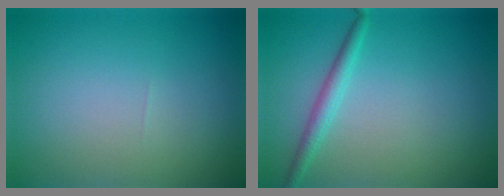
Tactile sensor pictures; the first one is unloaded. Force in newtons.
{"total": 1.9, "press": 1.9, "slide": 0.2}